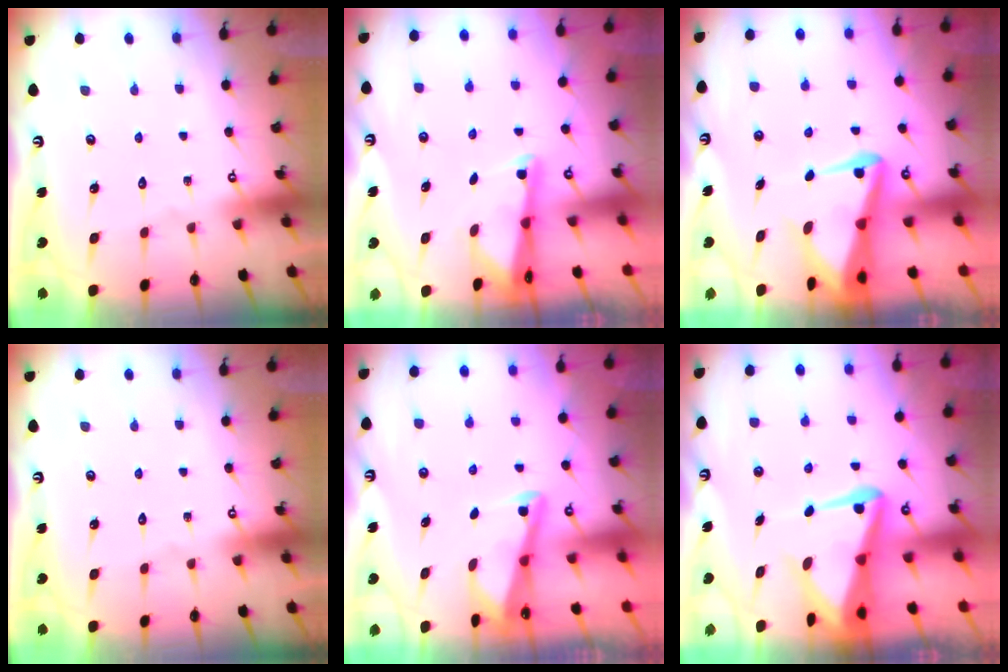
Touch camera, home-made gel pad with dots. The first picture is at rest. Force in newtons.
{"total": 2.0, "press": 1.9, "slide": 0.4}
{"total": 6.8, "press": 6.7, "slide": 1.0}
{"total": 0.0}
{"total": 3.0, "press": 2.9, "slide": 0.4}
{"total": 7.6, "press": 7.5, "slide": 1.6}